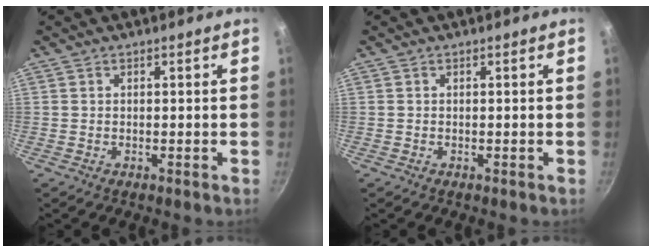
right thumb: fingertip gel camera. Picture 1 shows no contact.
{"total": 0.0}